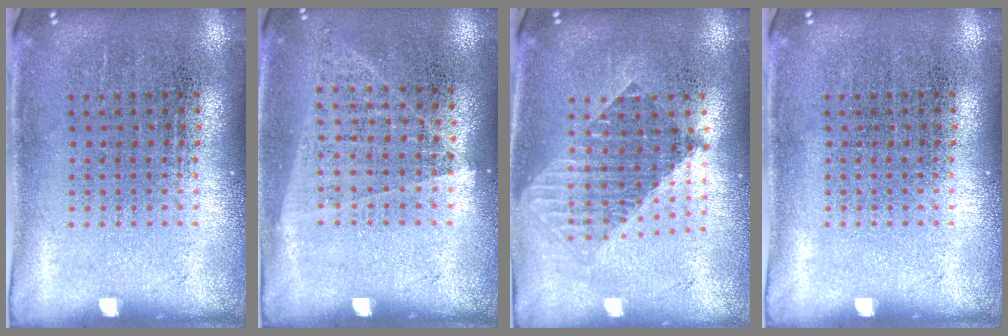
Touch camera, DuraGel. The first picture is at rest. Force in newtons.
{"total": 1.0, "press": 0.9, "slide": 0.4}
{"total": 1.7, "press": 1.4, "slide": 1.0}
{"total": 0.0}